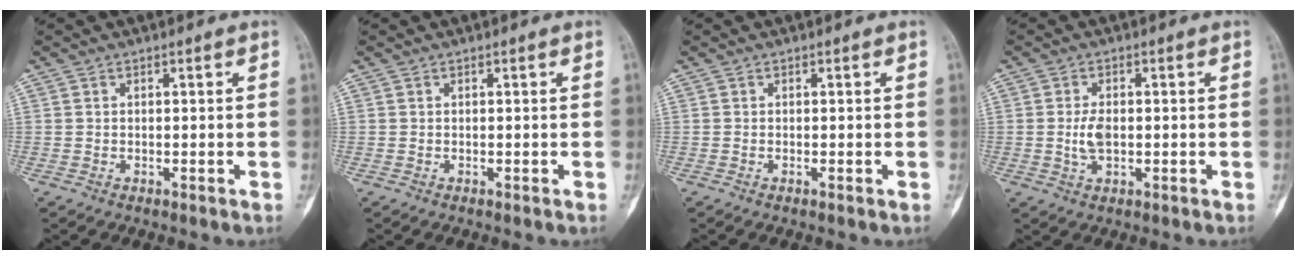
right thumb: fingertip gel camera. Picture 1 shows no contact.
{"total": 0.0}
{"total": 0.0}
{"total": 3.9, "force": [-0.2, 2.2, 3.2], "torque": [-0.062, 0.000, -0.003]}